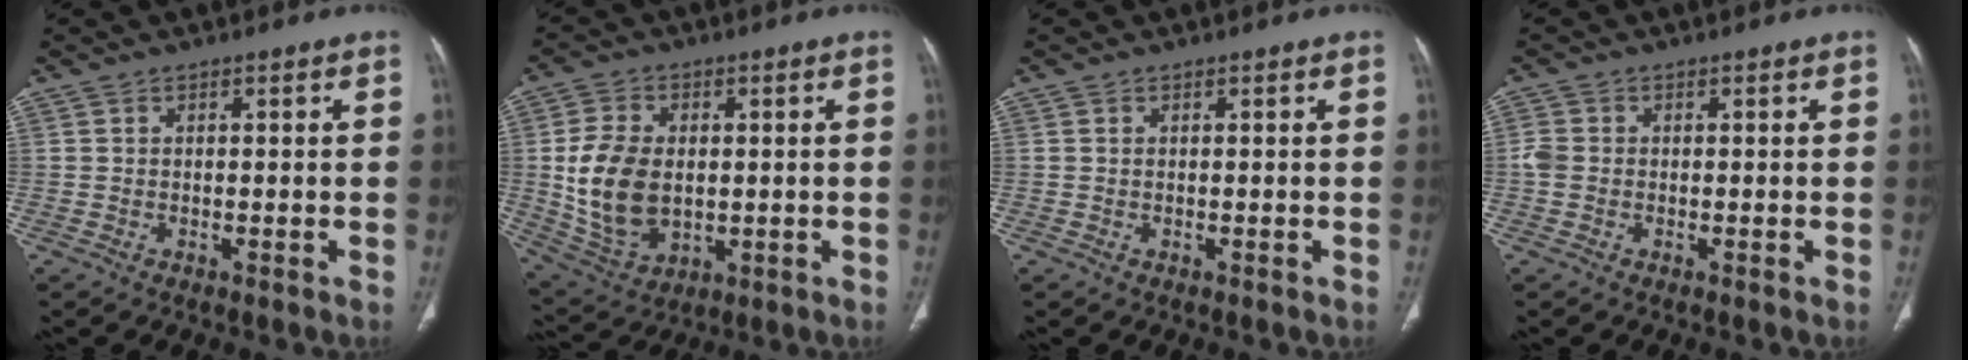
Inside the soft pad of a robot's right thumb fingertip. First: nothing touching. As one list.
[{"total": 13.9, "force": [0.0, 9.3, 10.4], "torque": [-0.190, -0.006, 0.019]}, {"total": 0.0}, {"total": 2.3, "force": [-0.2, 1.9, 1.3], "torque": [-0.036, 0.003, -0.009]}]